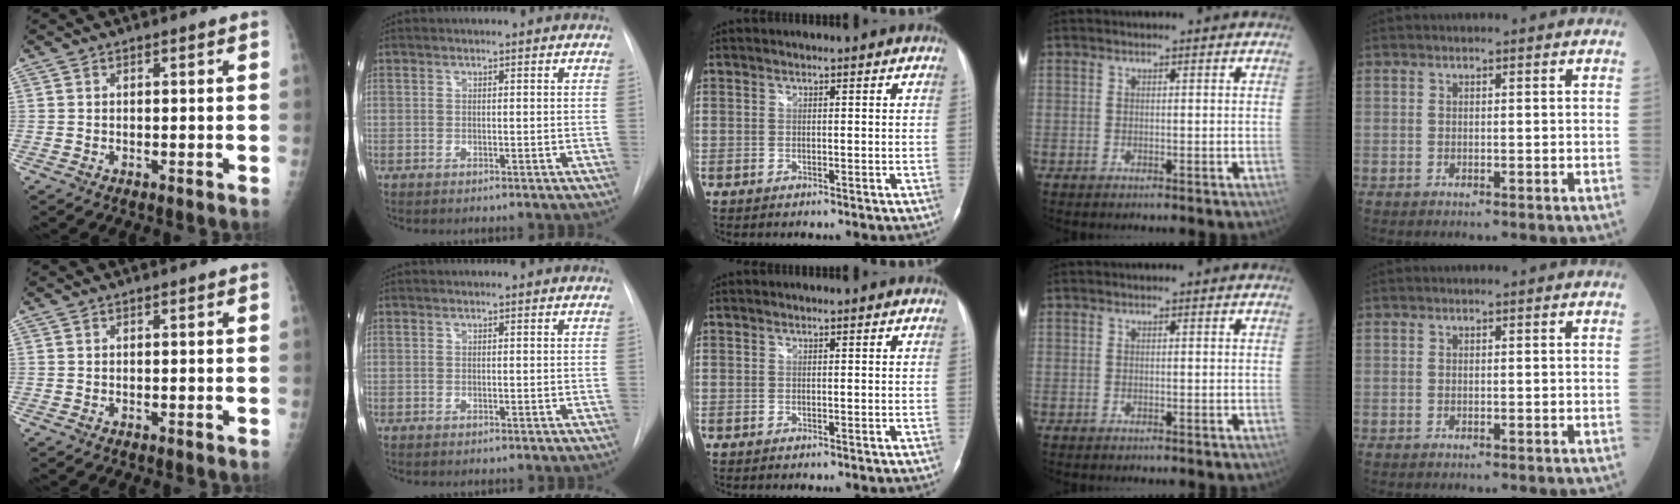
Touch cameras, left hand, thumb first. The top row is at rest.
{}